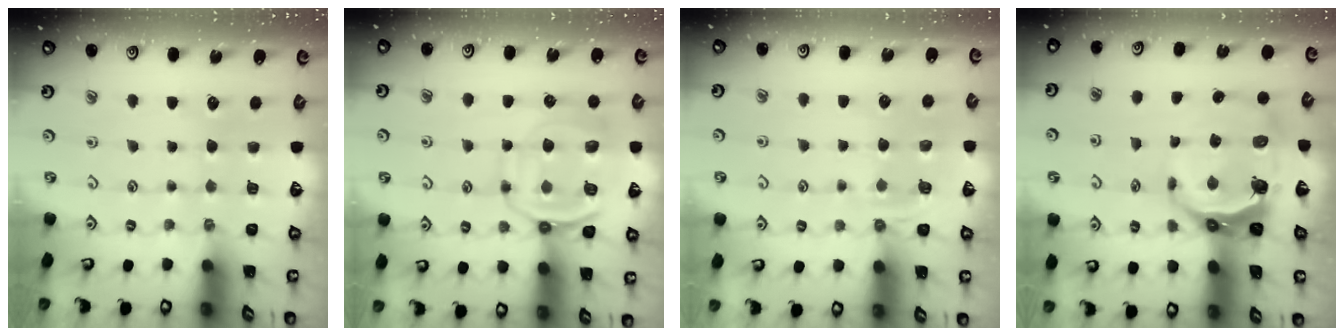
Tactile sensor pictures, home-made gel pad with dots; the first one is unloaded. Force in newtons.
{"total": 10.0, "press": 9.9, "slide": 1.1}
{"total": 4.8, "press": 4.5, "slide": 1.7}
{"total": 9.7, "press": 8.4, "slide": 4.8}